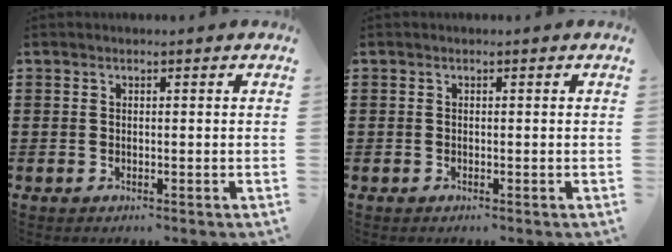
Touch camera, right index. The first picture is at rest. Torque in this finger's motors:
{"motor_torque": [1.09, 1.05, 0.01, 0.01]}